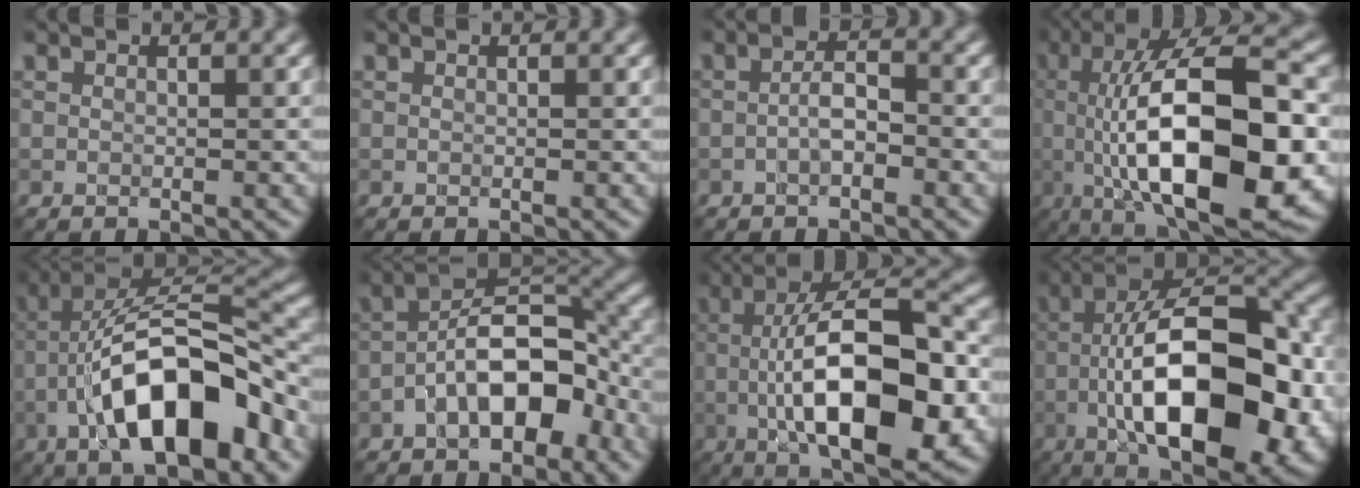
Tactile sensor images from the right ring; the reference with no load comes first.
{"total": 0.0}
{"total": 1.9, "force": [-1.1, 0.7, 1.5], "torque": [-0.031, 0.005, -0.023]}
{"total": 17.0, "force": [-2.1, 6.6, 15.6], "torque": [-0.249, 0.012, -0.026]}
{"total": 12.2, "force": [-5.4, 4.6, 10.0], "torque": [-0.168, 0.021, -0.090]}
{"total": 8.3, "force": [-3.4, 4.1, 6.3], "torque": [-0.096, 0.021, -0.065]}
{"total": 14.0, "force": [-2.5, 5.0, 12.8], "torque": [-0.203, 0.000, -0.044]}
{"total": 16.9, "force": [-4.7, 7.1, 14.6], "torque": [-0.213, 0.023, -0.072]}